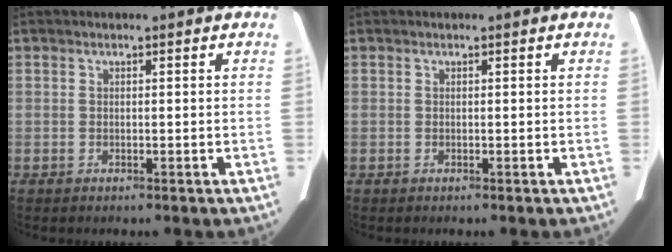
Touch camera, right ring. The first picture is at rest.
{"total": 0.0}